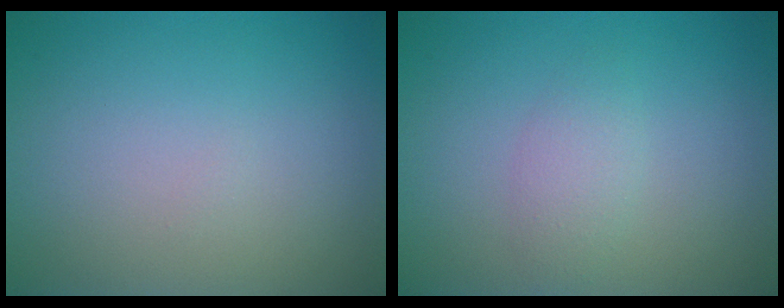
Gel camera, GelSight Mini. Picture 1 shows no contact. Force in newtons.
{"total": 1.7, "press": 1.7, "slide": 0.0}